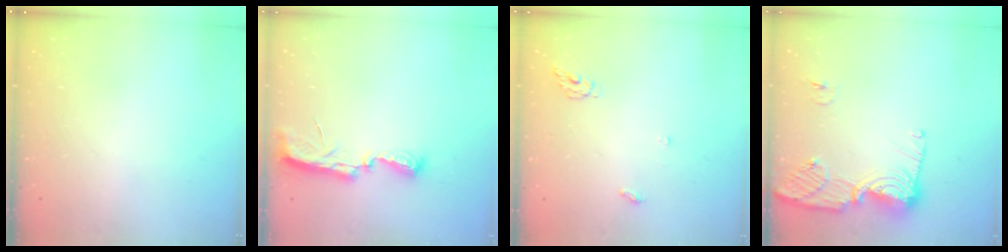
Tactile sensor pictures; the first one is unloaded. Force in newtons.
{"total": 7.4, "press": 7.3, "slide": 0.6}
{"total": 5.0, "press": 5.0, "slide": 0.3}
{"total": 11.7, "press": 11.7, "slide": 1.2}